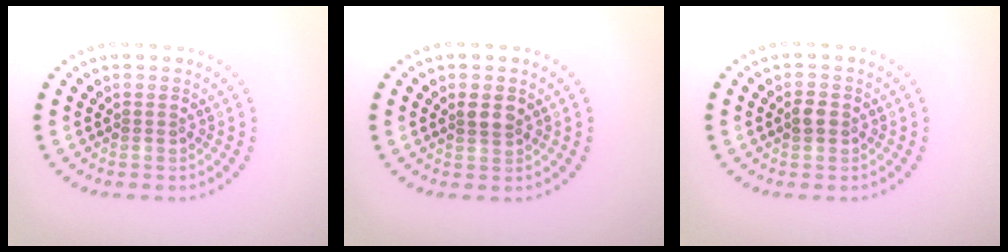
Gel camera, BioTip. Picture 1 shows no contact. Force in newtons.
{"total": 1.7, "press": 1.5, "slide": 0.7}
{"total": 1.4, "press": 1.3, "slide": 0.3}